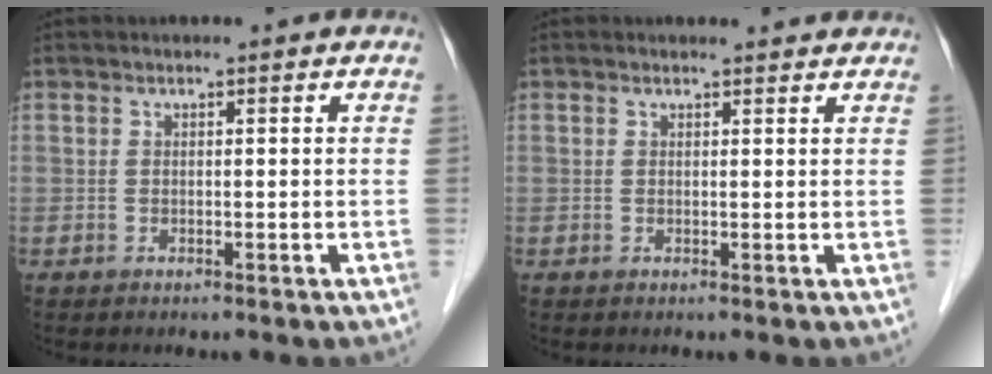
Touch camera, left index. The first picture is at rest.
{"total": 2.3, "force": [2.3, 0.4, 0.2], "torque": [-0.011, 0.005, 0.023]}